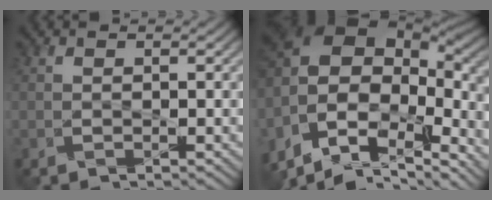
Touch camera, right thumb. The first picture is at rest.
{"total": 16.9, "force": [-1.4, 11.1, 12.6], "torque": [-0.245, -0.021, 0.005]}